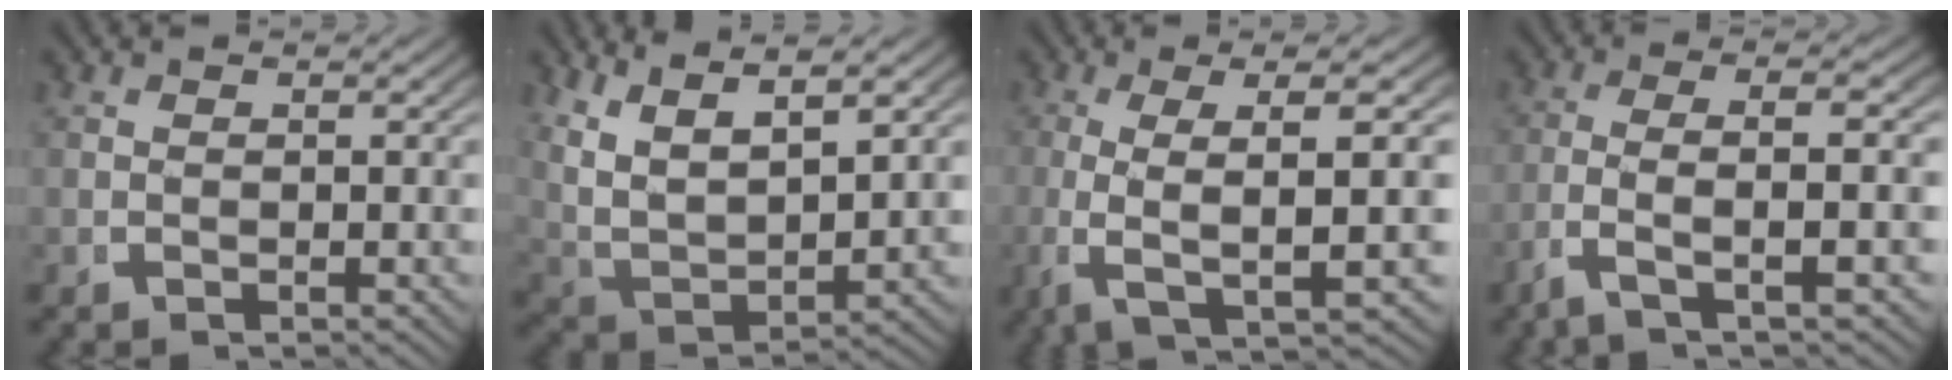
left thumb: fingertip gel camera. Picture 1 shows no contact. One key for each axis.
{"total": 9.6, "fx": 3.3, "fy": 6.4, "fz": 6.4, "tx": -0.152, "ty": -0.015, "tz": 0.061}
{"total": 8.8, "fx": -0.5, "fy": 2.6, "fz": 8.3, "tx": -0.164, "ty": -0.014, "tz": 0.004}
{"total": 6.3, "fx": -2.0, "fy": 1.6, "fz": 5.7, "tx": -0.128, "ty": -0.009, "tz": -0.028}